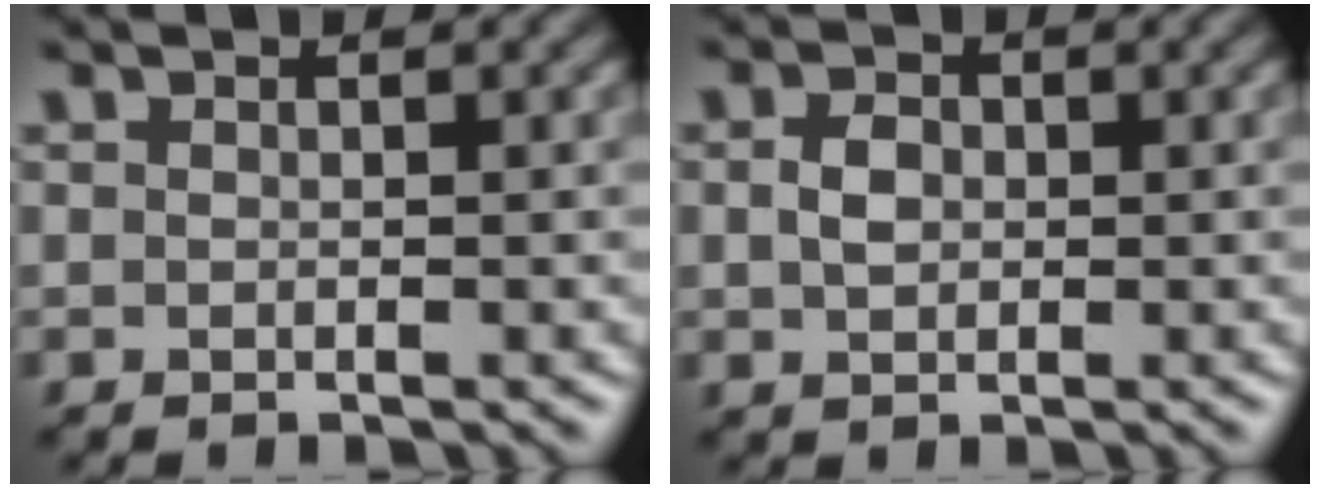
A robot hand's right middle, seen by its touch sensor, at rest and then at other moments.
{"total": 2.1, "force": [0.1, 1.5, 1.4], "torque": [-0.030, 0.002, 0.001]}